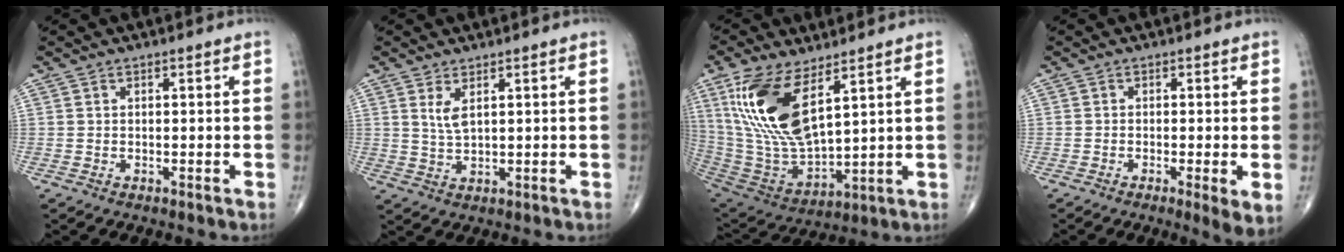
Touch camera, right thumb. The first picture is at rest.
{"total": 3.3, "force": [1.5, 1.1, 2.7], "torque": [-0.057, -0.011, 0.036]}
{"total": 18.4, "force": [8.1, 7.6, 14.7], "torque": [-0.295, -0.037, 0.172]}
{"total": 4.4, "force": [-1.2, 0.6, 4.1], "torque": [-0.072, -0.015, -0.022]}